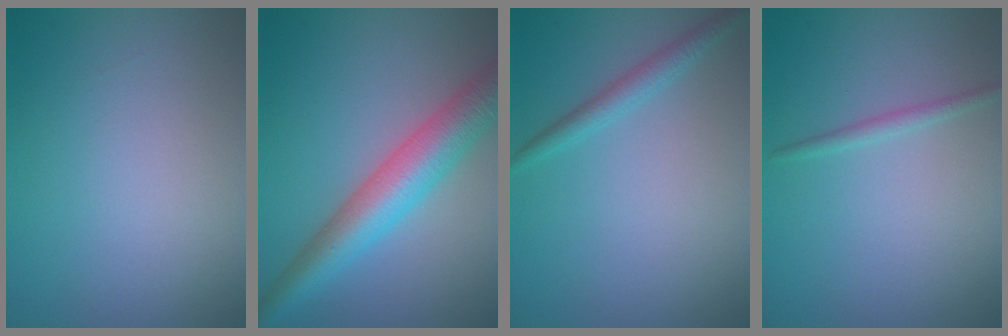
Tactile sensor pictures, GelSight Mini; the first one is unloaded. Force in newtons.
{"total": 6.9, "press": 6.9, "slide": 0.1}
{"total": 1.8, "press": 1.8, "slide": 0.1}
{"total": 1.1, "press": 1.1, "slide": 0.0}